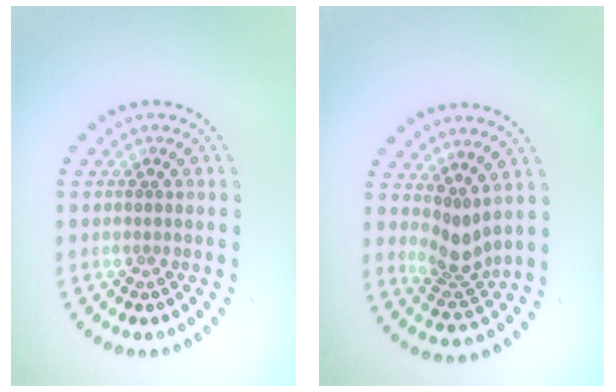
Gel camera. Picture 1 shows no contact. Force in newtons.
{"total": 2.7, "press": 1.9, "slide": 1.9}